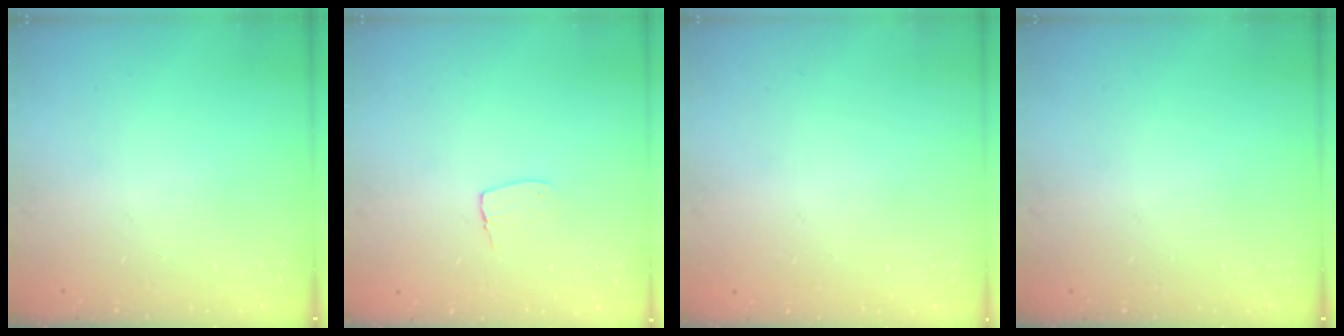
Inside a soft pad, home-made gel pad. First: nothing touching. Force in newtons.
{"total": 5.6, "press": 5.5, "slide": 0.4}
{"total": 0.0}
{"total": 0.0}